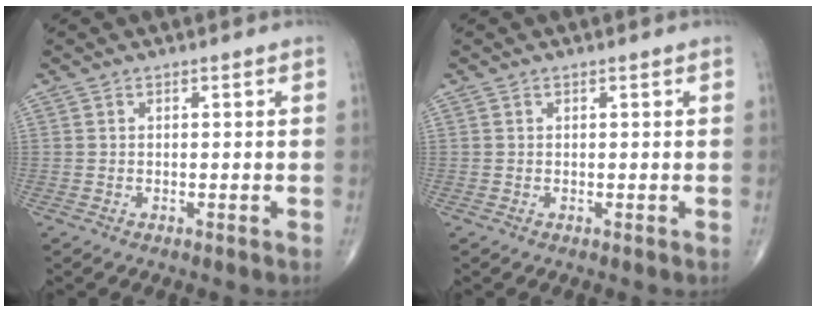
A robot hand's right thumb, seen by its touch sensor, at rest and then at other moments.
{"total": 0.0}